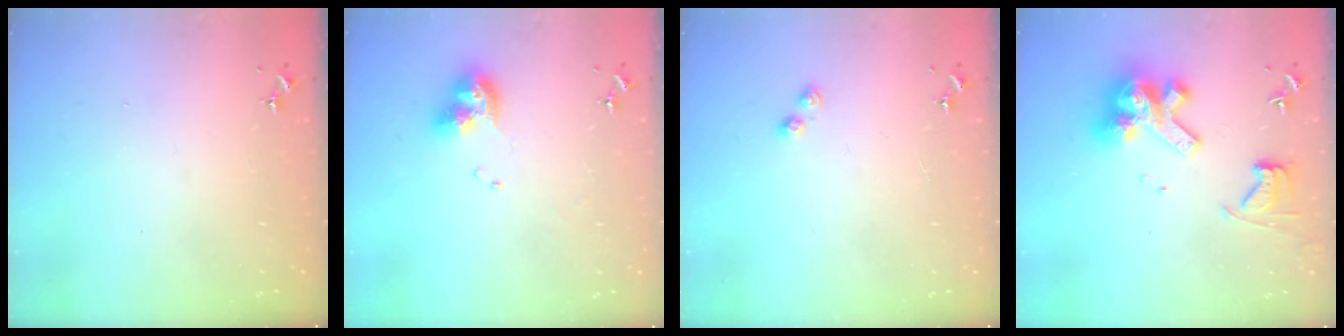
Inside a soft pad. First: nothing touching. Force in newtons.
{"total": 10.6, "press": 10.5, "slide": 1.3}
{"total": 3.0, "press": 2.9, "slide": 0.4}
{"total": 15.0, "press": 14.9, "slide": 1.8}